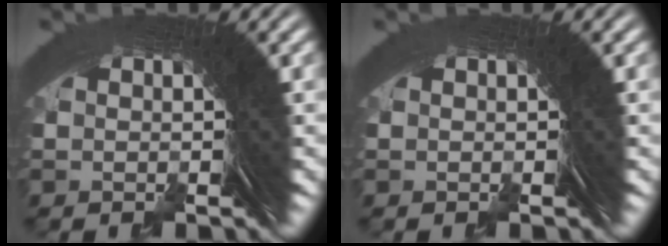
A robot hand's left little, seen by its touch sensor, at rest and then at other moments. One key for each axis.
{"total": 0.0}